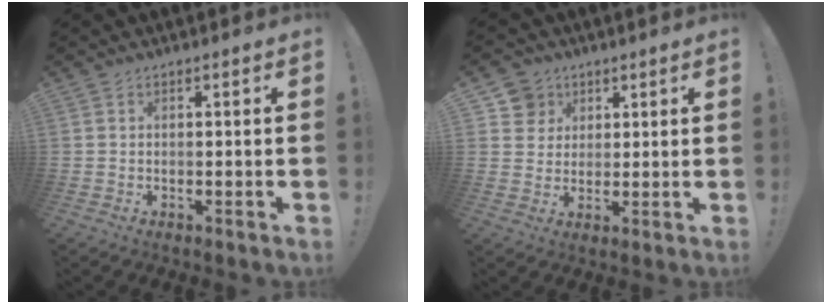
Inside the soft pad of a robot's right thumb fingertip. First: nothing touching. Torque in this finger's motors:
{"motor_torque": [0.04, -0.01, 0.19, 0.07, -0.02]}